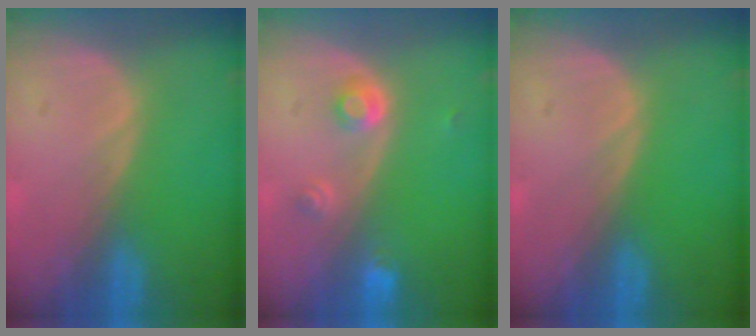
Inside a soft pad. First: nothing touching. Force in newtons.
{"total": 3.0, "press": 2.8, "slide": 1.2}
{"total": 0.0}